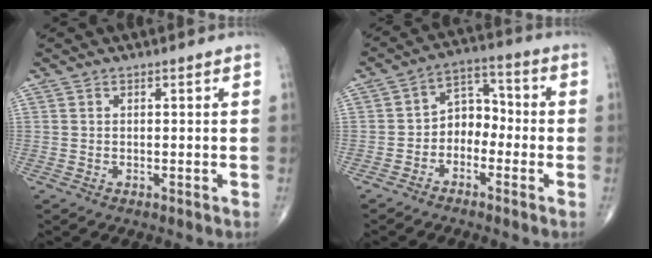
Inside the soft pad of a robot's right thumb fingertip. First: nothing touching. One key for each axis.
{"total": 6.8, "fx": -2.3, "fy": 5.0, "fz": 3.9, "tx": -0.031, "ty": 0.041, "tz": -0.057}